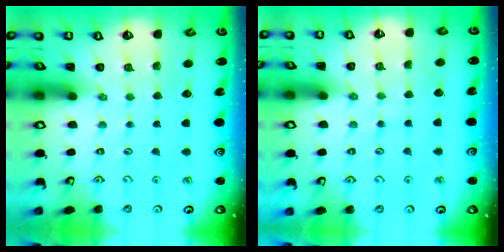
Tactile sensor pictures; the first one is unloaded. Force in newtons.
{"total": 4.4, "press": 4.4, "slide": 0.5}